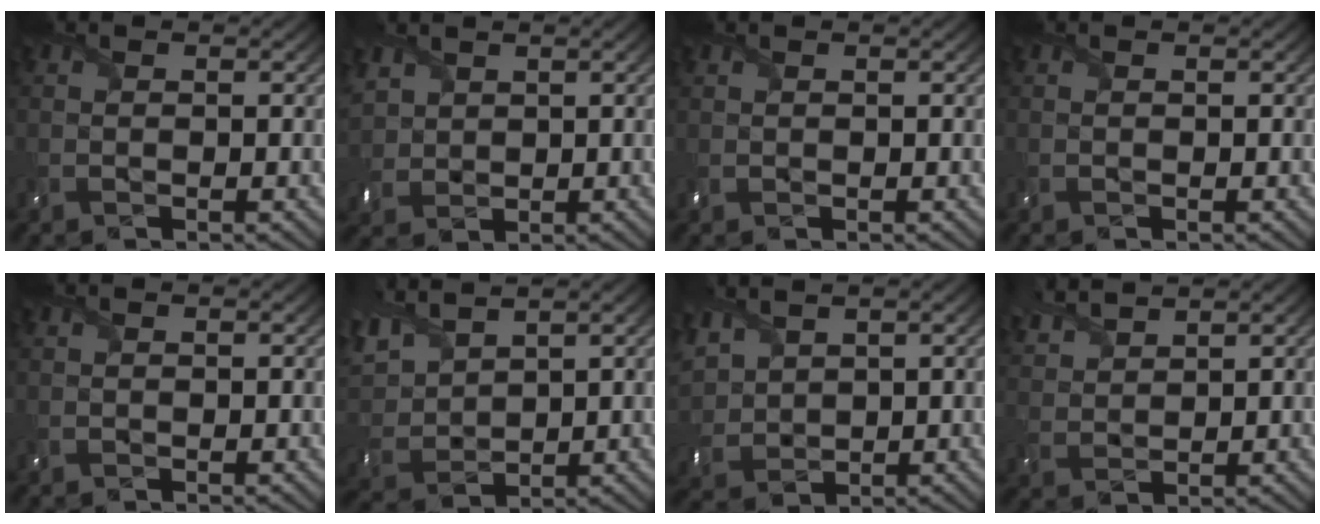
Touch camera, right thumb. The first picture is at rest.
{"total": 4.3, "force": [2.1, 3.3, 1.9], "torque": [-0.068, 0.001, 0.044]}
{"total": 0.5, "force": [0.5, 0.2, 0.2], "torque": [-0.010, 0.004, 0.012]}
{"total": 0.0}
{"total": 0.0}
{"total": 7.5, "force": [5.0, 3.2, 4.5], "torque": [-0.140, 0.020, 0.097]}
{"total": 5.7, "force": [2.9, 3.6, 3.3], "torque": [-0.113, 0.008, 0.058]}
{"total": 5.6, "force": [4.9, 1.6, 2.3], "torque": [-0.069, 0.017, 0.100]}